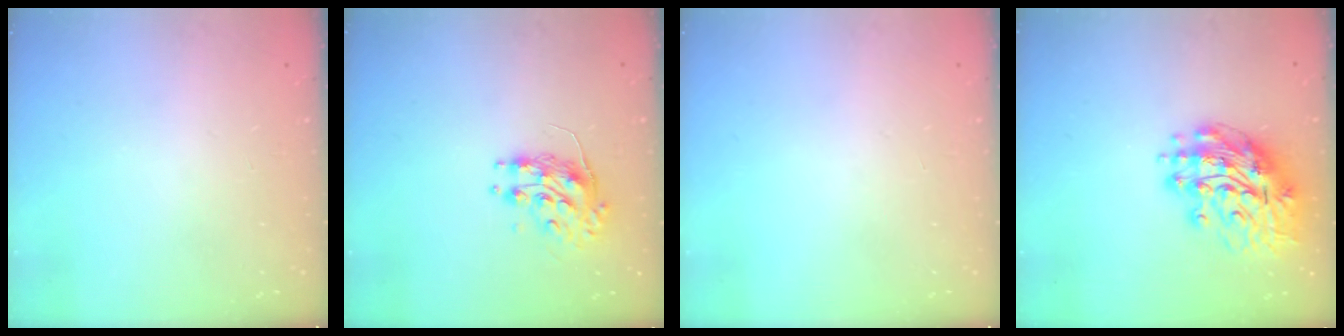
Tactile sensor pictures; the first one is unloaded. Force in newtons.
{"total": 8.7, "press": 8.7, "slide": 0.8}
{"total": 0.0}
{"total": 14.3, "press": 14.2, "slide": 1.9}